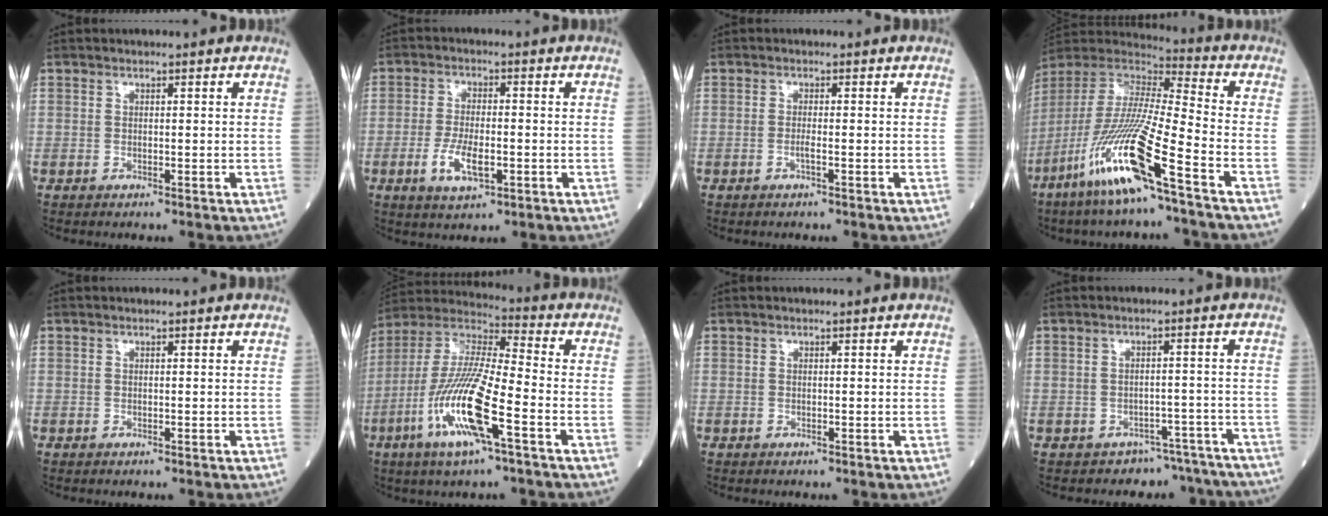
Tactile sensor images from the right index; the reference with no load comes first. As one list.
[{"total": 6.3, "force": [-2.1, 2.2, 5.6], "torque": [-0.112, -0.006, -0.035]}, {"total": 1.2, "force": [-0.5, -0.1, 1.1], "torque": [-0.024, -0.001, -0.012]}, {"total": 19.2, "force": [-10.1, 0.3, 16.2], "torque": [-0.368, -0.053, -0.207]}, {"total": 0.0}, {"total": 16.5, "force": [-6.2, 1.9, 15.2], "torque": [-0.317, -0.015, -0.122]}, {"total": 0.0}, {"total": 8.9, "force": [-8.2, 3.4, -0.8], "torque": [0.028, 0.050, -0.086]}]